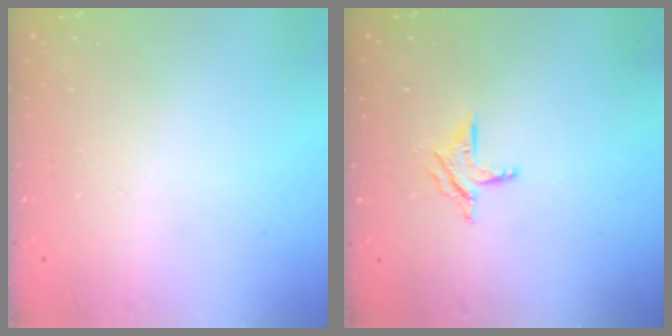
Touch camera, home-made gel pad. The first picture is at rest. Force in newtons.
{"total": 6.4, "press": 6.4, "slide": 0.7}